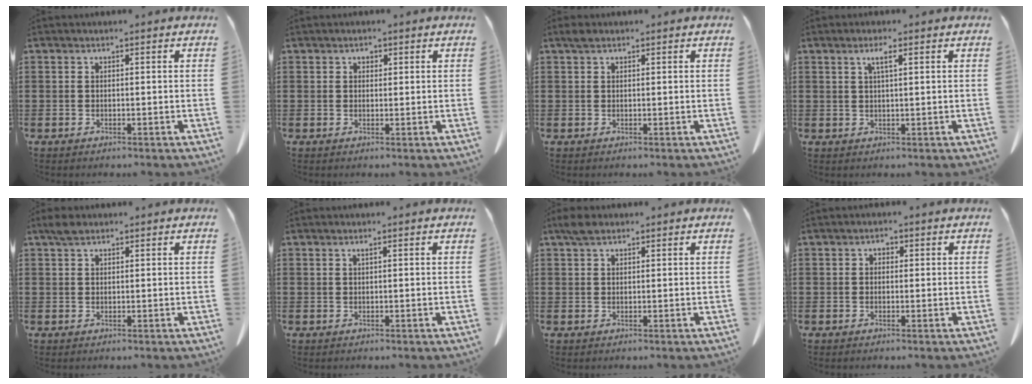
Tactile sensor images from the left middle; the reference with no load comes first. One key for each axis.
{"total": 0.9, "fx": 0.5, "fy": 0.7, "fz": 0.3, "tx": -0.001, "ty": -0.002, "tz": 0.009}
{"total": 0.9, "fx": 0.6, "fy": 0.4, "fz": 0.6, "tx": -0.015, "ty": 0.002, "tz": 0.011}
{"total": 2.4, "fx": 1.0, "fy": 0.3, "fz": 2.2, "tx": -0.045, "ty": 0.002, "tz": 0.016}
{"total": 1.9, "fx": 1.4, "fy": 0.7, "fz": 1.1, "tx": -0.025, "ty": 0.002, "tz": 0.026}
{"total": 0.6, "fx": 0.3, "fy": -0.1, "fz": 0.5, "tx": -0.009, "ty": -0.003, "tz": 0.007}
{"total": 2.1, "fx": 1.5, "fy": 0.9, "fz": 1.3, "tx": -0.029, "ty": 0.004, "tz": 0.027}
{"total": 1.0, "fx": 0.0, "fy": 0.7, "fz": 0.6, "tx": -0.015, "ty": 0.004, "tz": 0.000}